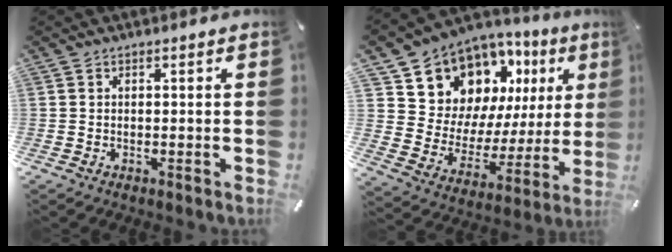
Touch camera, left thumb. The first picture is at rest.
{"total": 12.7, "force": [9.3, 8.3, 2.3], "torque": [-0.055, -0.097, 0.174]}